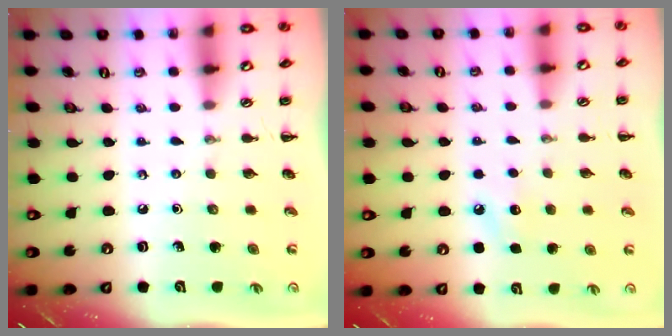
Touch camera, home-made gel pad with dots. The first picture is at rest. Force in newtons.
{"total": 6.0, "press": 5.8, "slide": 1.6}